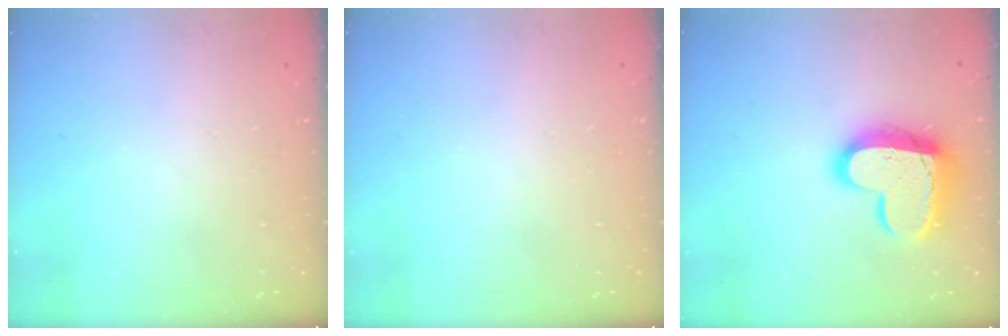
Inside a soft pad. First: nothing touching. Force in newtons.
{"total": 0.6, "press": 0.6, "slide": 0.2}
{"total": 17.3, "press": 17.2, "slide": 1.4}